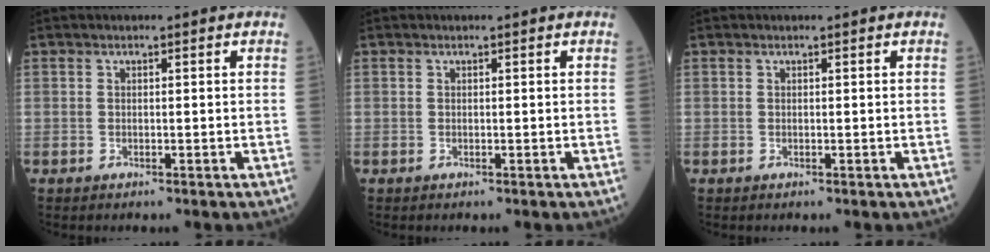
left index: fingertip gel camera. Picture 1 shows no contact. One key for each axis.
{"total": 0.0}
{"total": 0.0}